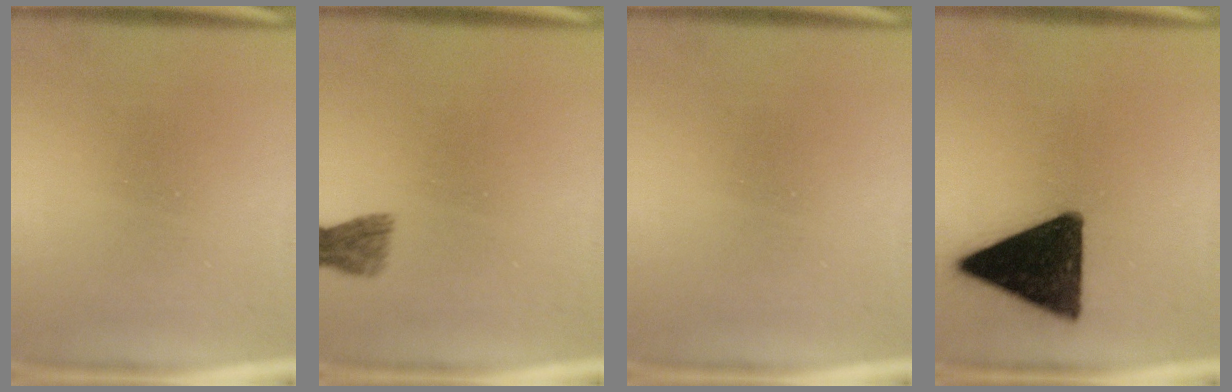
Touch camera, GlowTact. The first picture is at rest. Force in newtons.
{"total": 1.9}
{"total": 0.0}
{"total": 15.6}